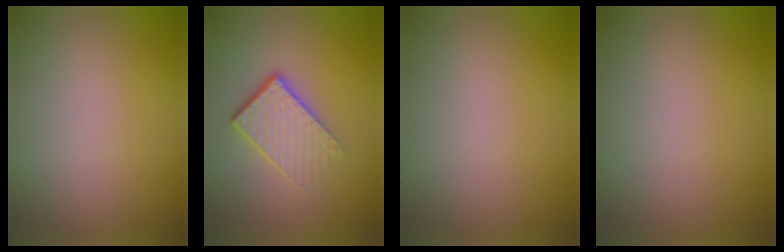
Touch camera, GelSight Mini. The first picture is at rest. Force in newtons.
{"total": 4.4, "press": 2.8, "slide": 3.4}
{"total": 0.0}
{"total": 0.0}